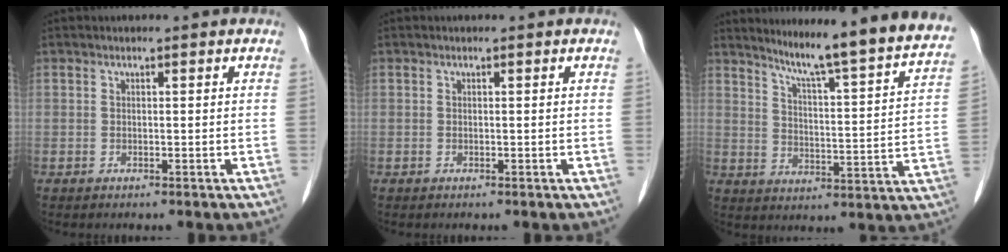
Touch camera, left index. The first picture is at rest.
{"total": 0.0}
{"total": 19.5, "force": [17.6, -0.8, 8.2], "torque": [-0.124, -0.062, 0.227]}